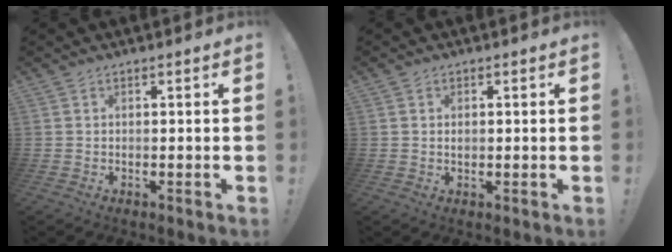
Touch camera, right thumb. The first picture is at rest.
{"total": 0.8, "force": [0.2, 0.8, 0.2], "torque": [0.001, 0.003, 0.002]}